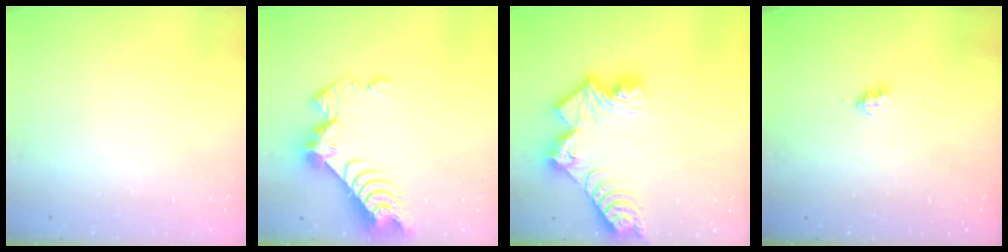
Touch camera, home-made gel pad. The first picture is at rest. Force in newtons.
{"total": 9.0, "press": 9.0, "slide": 0.8}
{"total": 13.7, "press": 13.6, "slide": 1.2}
{"total": 3.5, "press": 3.4, "slide": 0.5}